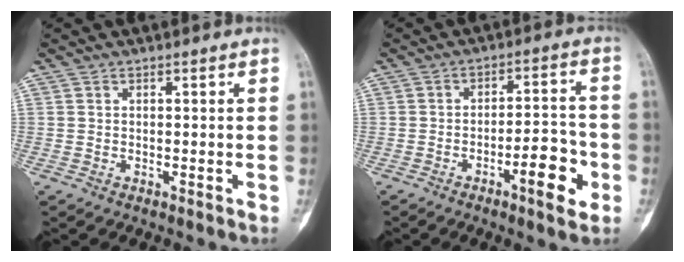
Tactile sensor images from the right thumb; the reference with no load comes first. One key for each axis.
{"total": 8.9, "fx": -3.8, "fy": 2.6, "fz": 7.7, "tx": -0.100, "ty": 0.026, "tz": -0.057}